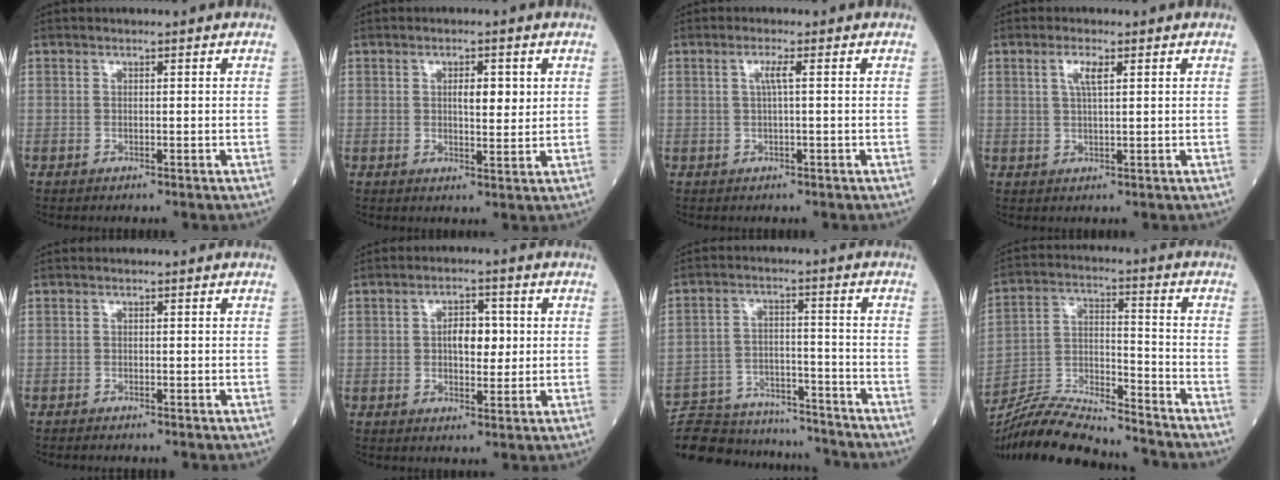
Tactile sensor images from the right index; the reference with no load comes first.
{"total": 3.7, "force": [1.0, 1.2, 3.3], "torque": [-0.050, -0.002, 0.013]}
{"total": 1.8, "force": [0.3, -0.2, 1.7], "torque": [-0.034, 0.002, 0.005]}
{"total": 2.8, "force": [1.2, 0.4, 2.5], "torque": [-0.053, 0.003, 0.022]}
{"total": 1.1, "force": [-1.0, 0.1, 0.3], "torque": [-0.007, -0.001, -0.015]}
{"total": 4.8, "force": [0.5, 2.4, 4.1], "torque": [-0.065, 0.008, 0.009]}
{"total": 20.2, "force": [-18.9, 4.5, 5.3], "torque": [-0.125, 0.003, -0.280]}
{"total": 16.6, "force": [-15.7, 1.4, 5.1], "torque": [-0.100, 0.009, -0.274]}